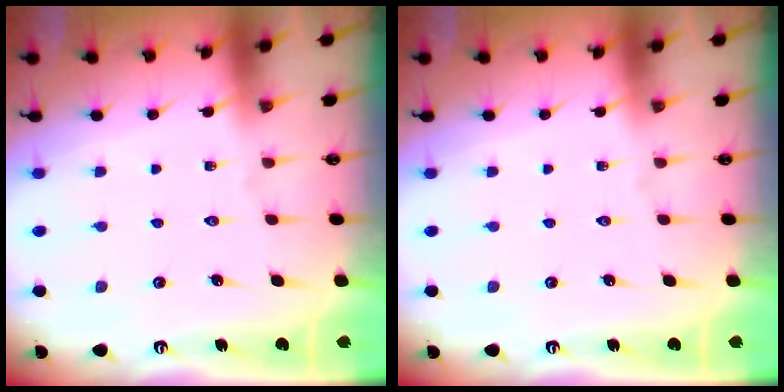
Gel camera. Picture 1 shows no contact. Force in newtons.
{"total": 0.0}